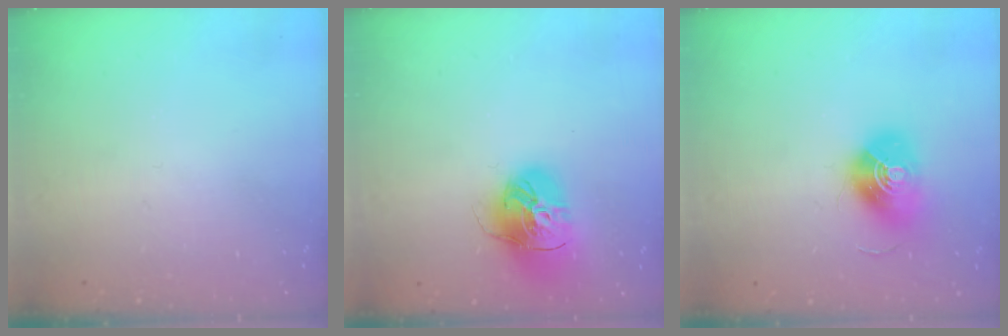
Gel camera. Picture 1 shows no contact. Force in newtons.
{"total": 16.2, "press": 16.1, "slide": 2.0}
{"total": 12.7, "press": 12.7, "slide": 0.5}